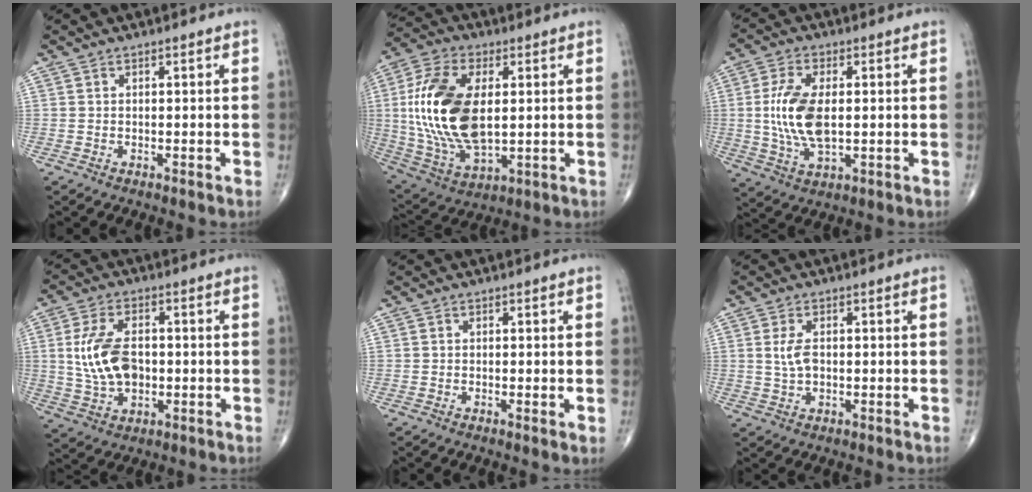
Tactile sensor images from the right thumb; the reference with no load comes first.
{"total": 20.7, "force": [2.0, 10.9, 17.4], "torque": [-0.357, -0.011, 0.042]}
{"total": 11.2, "force": [0.5, 5.4, 9.8], "torque": [-0.207, -0.007, 0.013]}
{"total": 11.0, "force": [0.3, 6.7, 8.8], "torque": [-0.164, 0.004, 0.011]}
{"total": 1.0, "force": [-0.1, 0.2, 1.0], "torque": [-0.023, -0.005, -0.005]}
{"total": 3.7, "force": [0.4, 2.0, 3.1], "torque": [-0.063, -0.001, 0.008]}